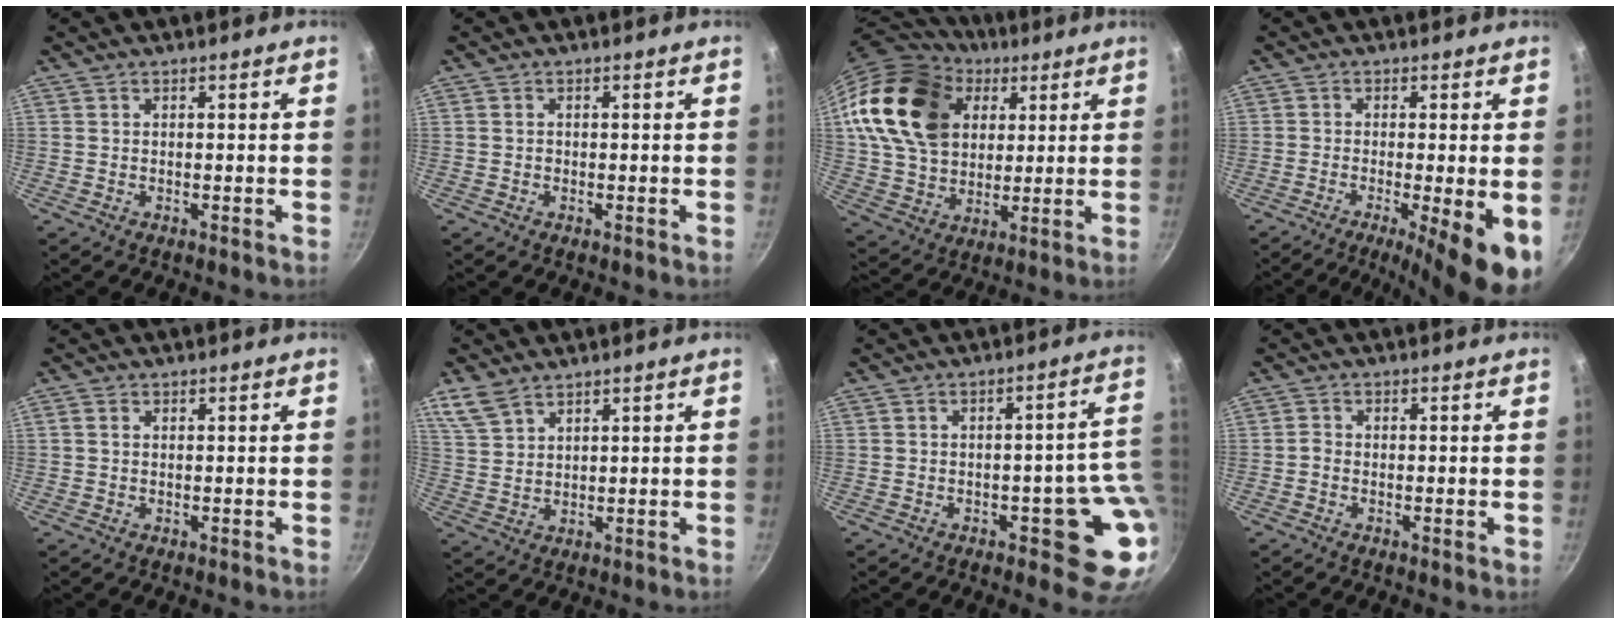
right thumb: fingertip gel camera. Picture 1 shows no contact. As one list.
[{"total": 0.6, "force": [0.0, 0.5, 0.2], "torque": [-0.002, 0.002, -0.001]}, {"total": 22.5, "force": [7.9, 16.2, 13.4], "torque": [-0.218, -0.004, 0.144]}, {"total": 10.7, "force": [-3.4, 2.1, 10.0], "torque": [-0.146, -0.006, -0.051]}, {"total": 1.2, "force": [0.3, 0.9, 0.7], "torque": [-0.014, 0.003, 0.004]}, {"total": 5.8, "force": [4.3, 2.8, 2.8], "torque": [-0.051, -0.011, 0.097]}, {"total": 11.3, "force": [-1.7, 5.3, 9.9], "torque": [-0.042, 0.019, -0.019]}, {"total": 1.2, "force": [-0.6, 0.6, 0.8], "torque": [-0.023, 0.006, -0.019]}]